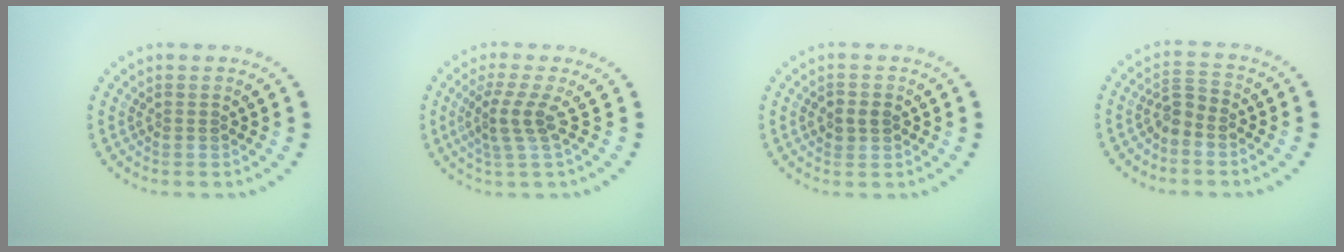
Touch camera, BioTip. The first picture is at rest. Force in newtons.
{"total": 2.6, "press": 1.9, "slide": 1.7}
{"total": 1.6, "press": 1.6, "slide": 0.3}
{"total": 1.9, "press": 1.6, "slide": 1.1}